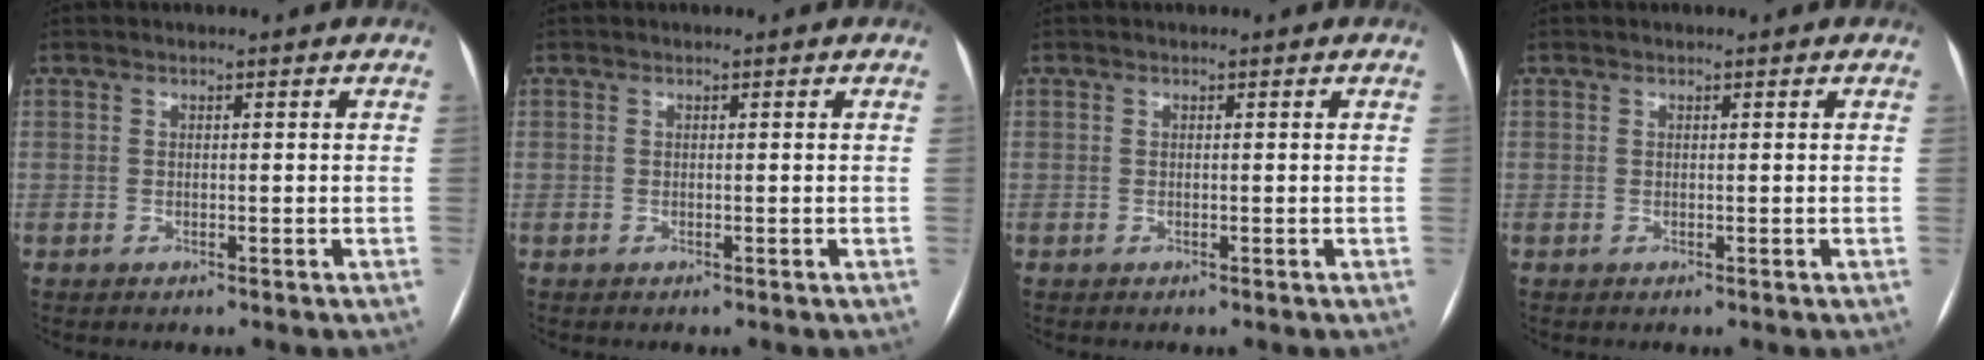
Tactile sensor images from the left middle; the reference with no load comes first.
{"total": 0.0}
{"total": 0.0}
{"total": 0.0}